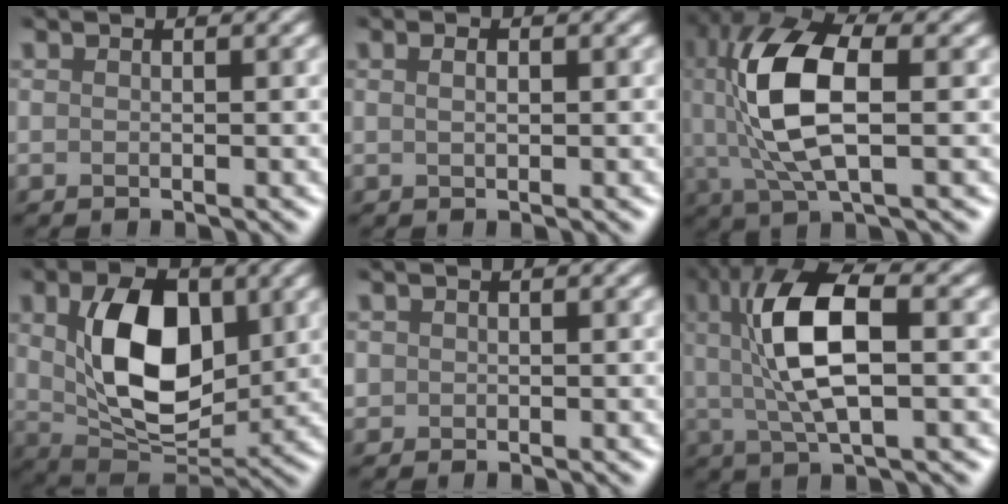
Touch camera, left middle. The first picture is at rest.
{"total": 0.7, "force": [0.4, 0.2, 0.5], "torque": [-0.008, 0.010, 0.007]}
{"total": 9.2, "force": [0.9, 4.1, 8.2], "torque": [-0.189, 0.010, 0.020]}
{"total": 8.9, "force": [1.8, 5.4, 6.9], "torque": [-0.134, 0.001, 0.037]}
{"total": 0.8, "force": [0.1, 0.5, -0.6], "torque": [0.013, 0.002, 0.011]}
{"total": 8.0, "force": [1.2, 3.0, 7.4], "torque": [-0.153, 0.018, 0.020]}